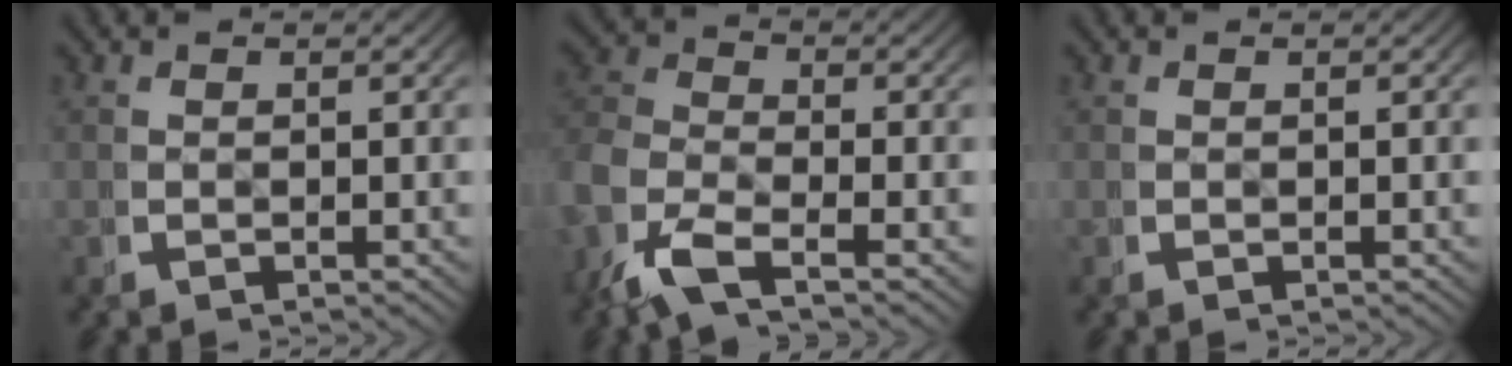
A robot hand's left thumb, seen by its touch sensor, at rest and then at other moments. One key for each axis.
{"total": 6.3, "fx": -2.0, "fy": 4.0, "fz": 4.4, "tx": -0.107, "ty": -0.015, "tz": -0.040}
{"total": 0.0}